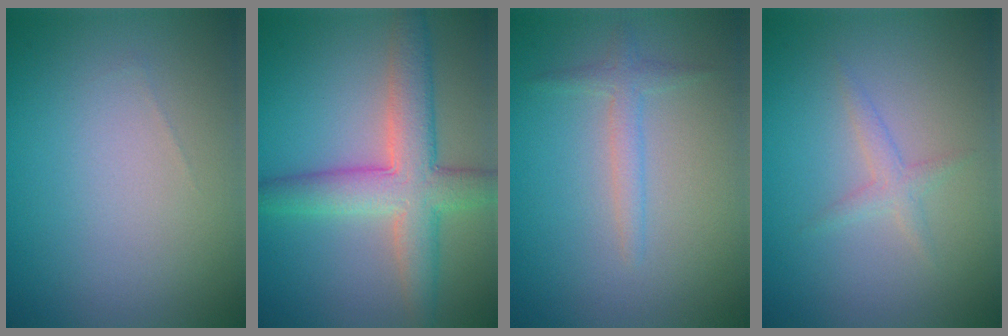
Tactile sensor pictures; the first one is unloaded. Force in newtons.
{"total": 6.2, "press": 6.2, "slide": 0.2}
{"total": 1.7, "press": 1.7, "slide": 0.1}
{"total": 1.3, "press": 1.3, "slide": 0.1}